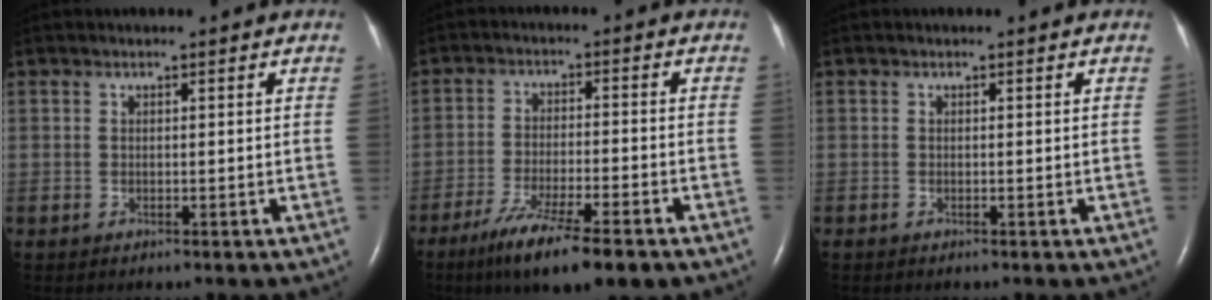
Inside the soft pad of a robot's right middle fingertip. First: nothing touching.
{"total": 11.3, "force": [-7.4, 1.2, 8.4], "torque": [-0.148, -0.027, -0.117]}
{"total": 0.0}